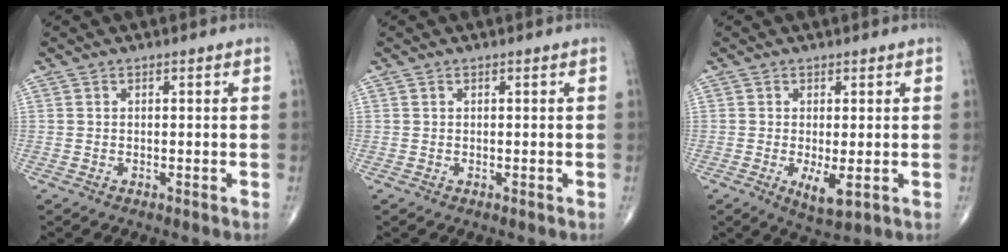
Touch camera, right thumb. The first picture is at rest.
{"total": 0.0}
{"total": 4.3, "force": [-0.8, 1.4, 4.0], "torque": [-0.068, -0.014, -0.008]}